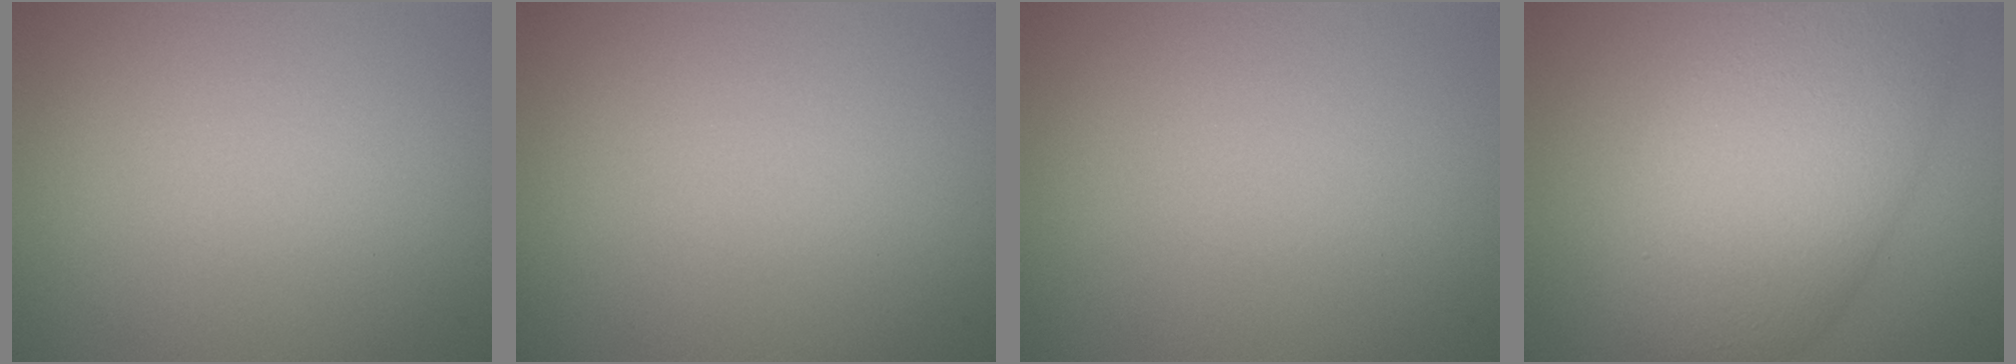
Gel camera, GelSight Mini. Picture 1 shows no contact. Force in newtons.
{"total": 0.0}
{"total": 0.0}
{"total": 10.8, "press": 10.8, "slide": 0.4}